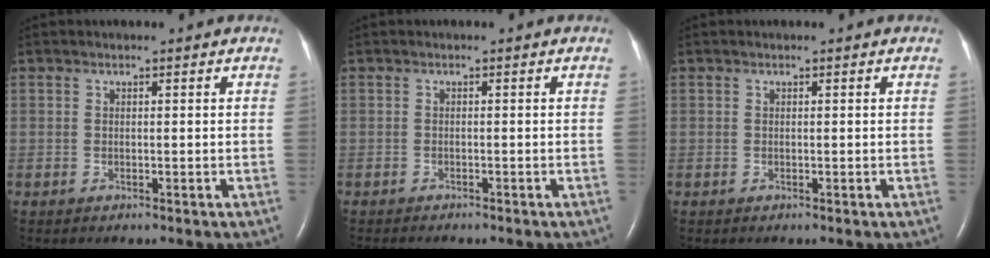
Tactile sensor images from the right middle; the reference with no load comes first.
{"total": 3.2, "force": [-2.8, 0.6, 1.5], "torque": [-0.025, -0.006, -0.030]}
{"total": 0.0}